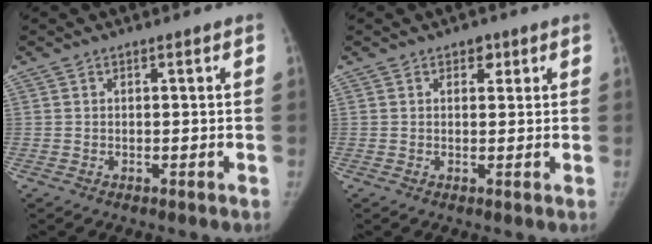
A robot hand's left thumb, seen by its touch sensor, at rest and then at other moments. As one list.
[{"total": 2.2, "force": [1.2, 1.5, 1.1], "torque": [0.000, -0.003, 0.013]}]